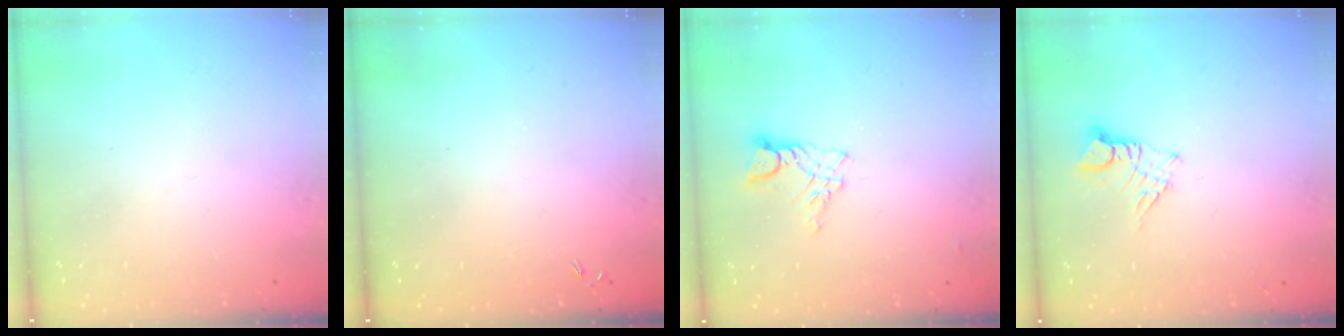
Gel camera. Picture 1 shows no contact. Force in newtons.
{"total": 0.0}
{"total": 7.3, "press": 7.3, "slide": 0.5}
{"total": 3.3, "press": 3.3, "slide": 0.3}